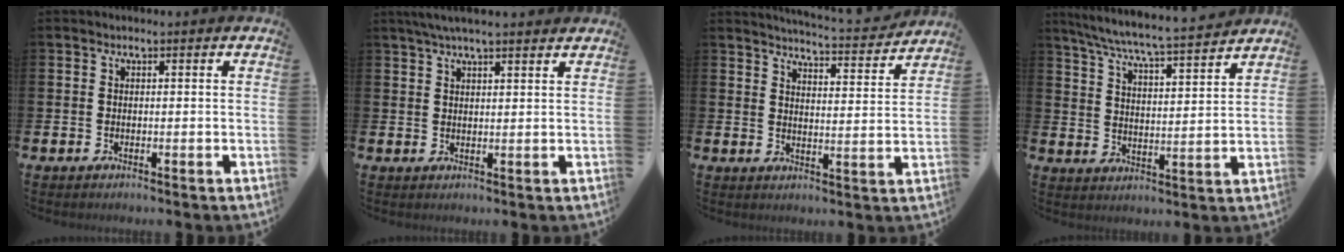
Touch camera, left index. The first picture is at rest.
{"total": 3.9, "force": [3.4, 0.4, 1.9], "torque": [-0.044, -0.002, 0.062]}
{"total": 4.9, "force": [4.9, -0.2, 0.5], "torque": [-0.013, -0.043, 0.080]}
{"total": 7.0, "force": [6.6, -0.1, 2.2], "torque": [-0.068, -0.050, 0.114]}